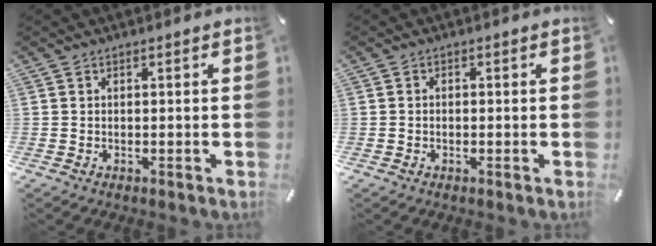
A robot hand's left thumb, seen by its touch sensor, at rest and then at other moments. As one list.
[{"total": 0.8, "force": [-0.3, 0.6, 0.3], "torque": [-0.005, 0.004, -0.008]}]